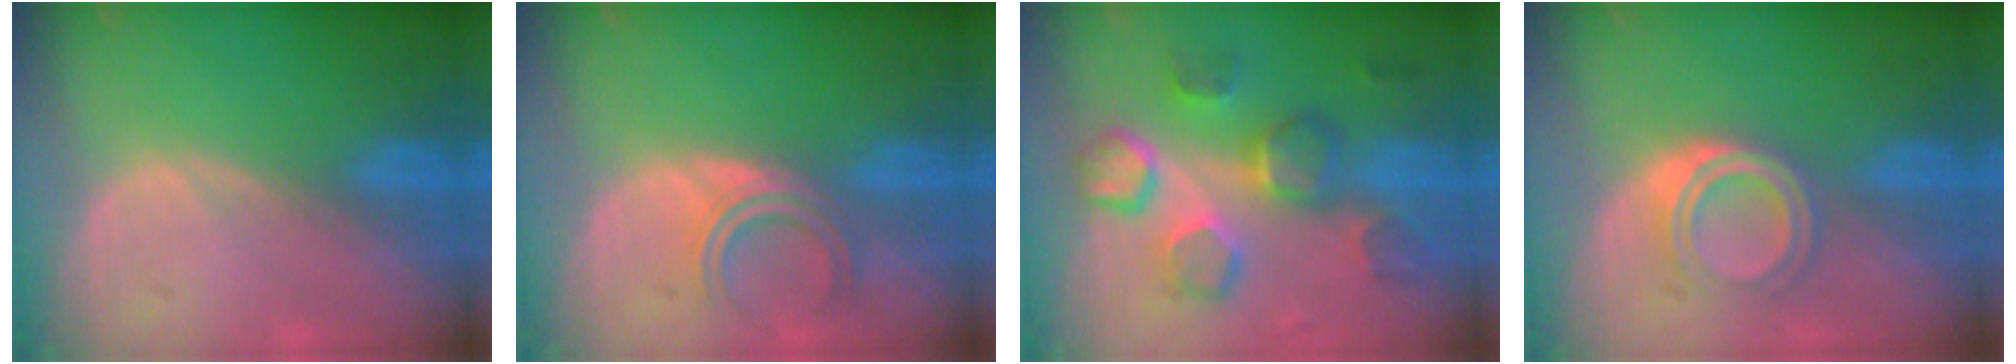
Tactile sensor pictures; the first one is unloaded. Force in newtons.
{"total": 4.4, "press": 4.1, "slide": 1.6}
{"total": 9.0, "press": 9.0, "slide": 0.3}
{"total": 5.3, "press": 4.5, "slide": 2.6}